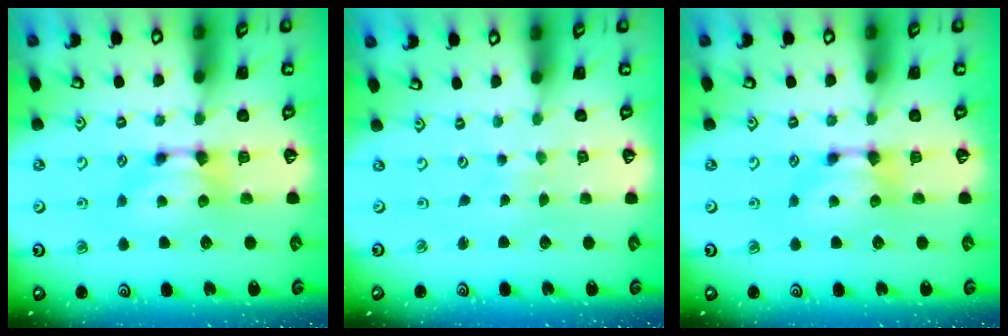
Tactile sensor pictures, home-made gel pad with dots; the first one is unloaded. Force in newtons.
{"total": 5.6, "press": 5.6, "slide": 0.3}
{"total": 0.0}